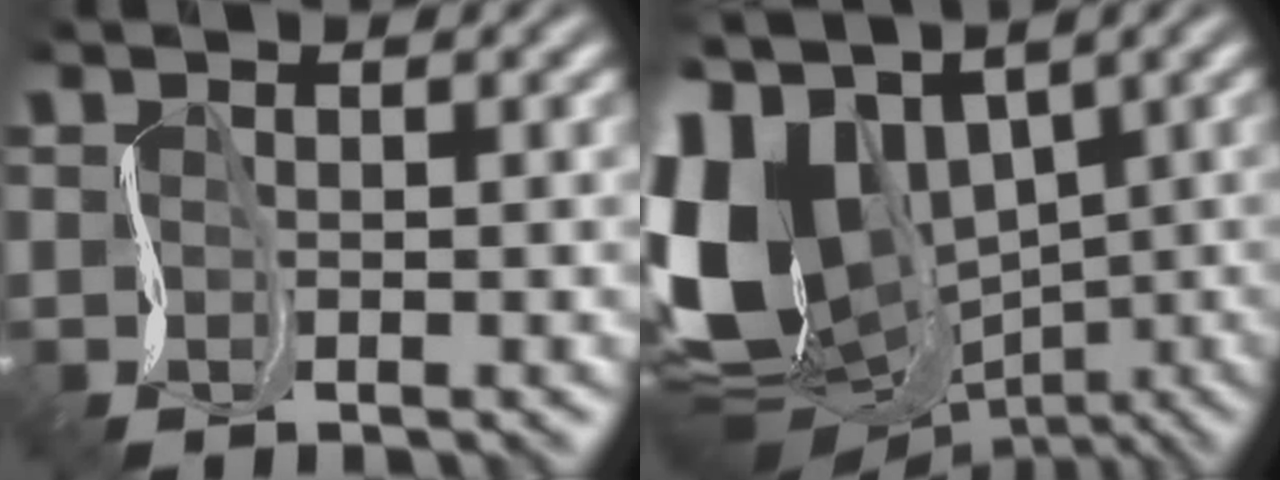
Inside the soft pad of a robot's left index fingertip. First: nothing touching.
{"total": 16.0, "force": [0.5, 11.4, 11.1], "torque": [-0.263, -0.005, 0.020]}